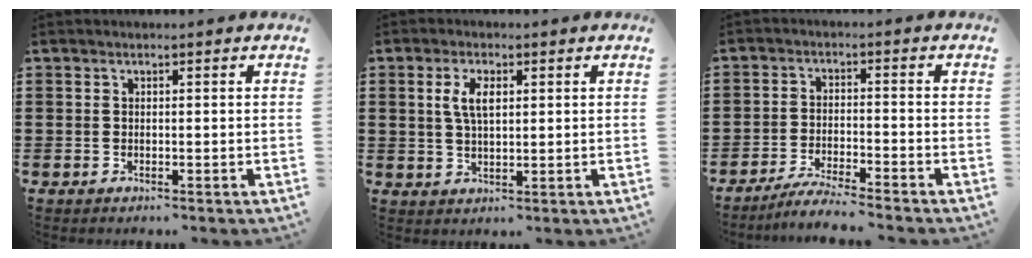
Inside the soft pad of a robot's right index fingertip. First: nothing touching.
{"total": 4.2, "force": [1.1, 1.8, 3.7], "torque": [-0.078, 0.007, 0.019]}
{"total": 4.3, "force": [-4.2, -0.5, 1.1], "torque": [-0.027, -0.008, -0.084]}